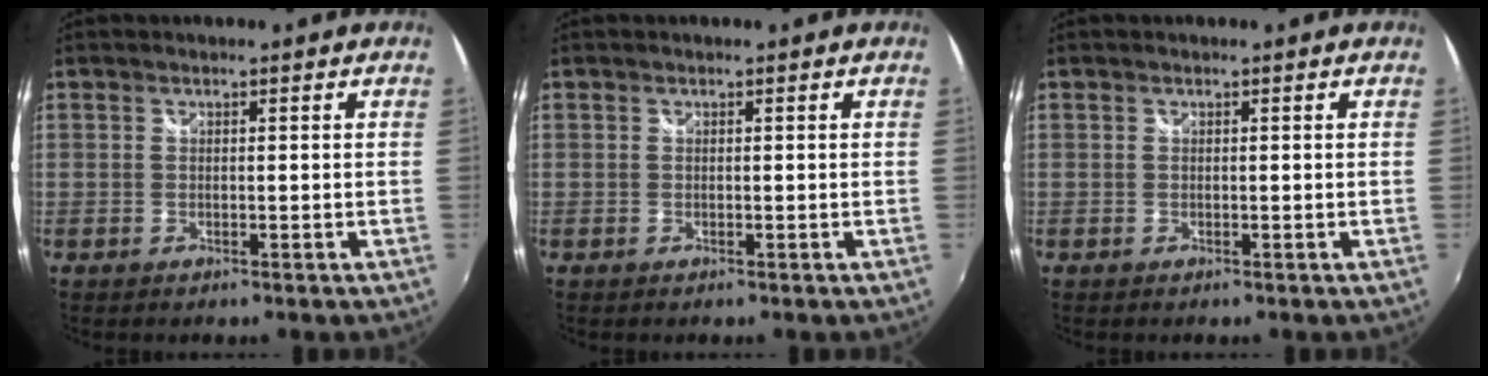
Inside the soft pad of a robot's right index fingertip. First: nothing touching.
{"total": 0.0}
{"total": 0.0}